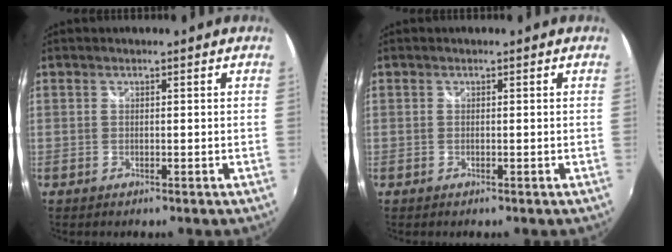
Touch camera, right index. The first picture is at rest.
{"total": 0.0}